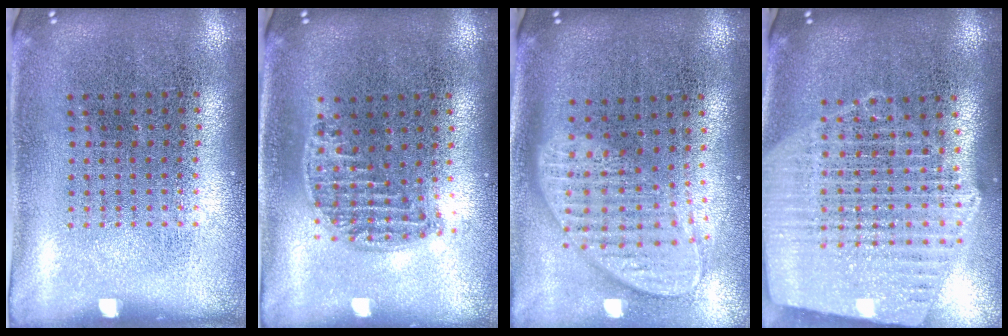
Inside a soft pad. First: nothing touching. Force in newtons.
{"total": 1.2, "press": 1.1, "slide": 0.5}
{"total": 2.0, "press": 1.6, "slide": 1.2}
{"total": 2.4, "press": 2.1, "slide": 1.2}